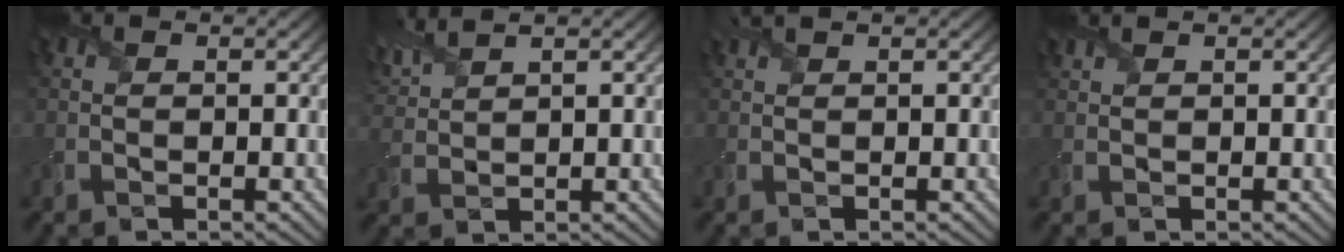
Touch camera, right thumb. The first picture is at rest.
{"total": 4.2, "force": [3.6, 0.4, 2.0], "torque": [-0.065, 0.017, 0.073]}
{"total": 1.3, "force": [1.2, -0.2, 0.6], "torque": [-0.016, 0.008, 0.025]}
{"total": 0.9, "force": [0.9, -0.2, -0.1], "torque": [-0.004, 0.003, 0.021]}